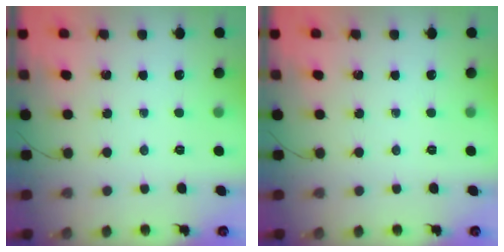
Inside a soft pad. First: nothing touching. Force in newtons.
{"total": 0.0}